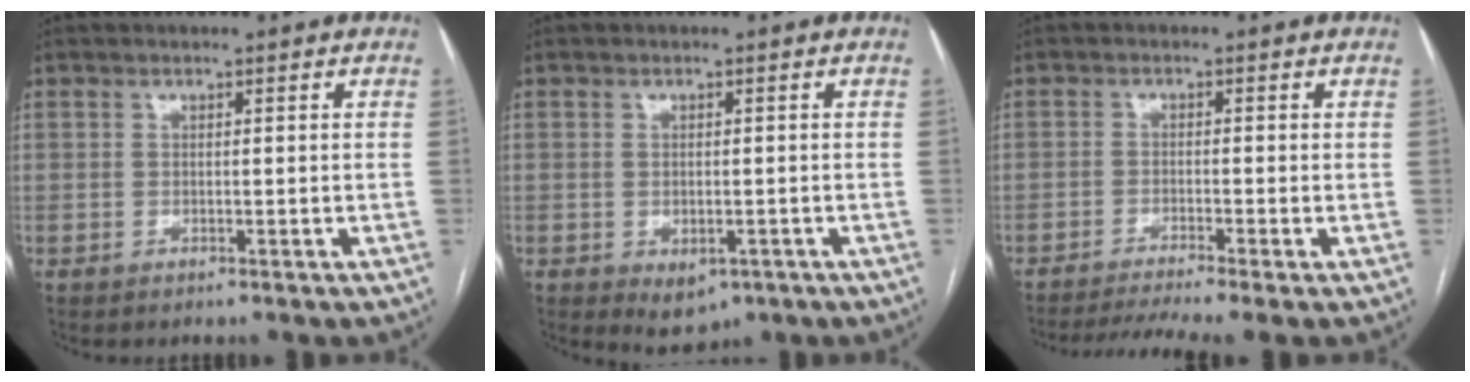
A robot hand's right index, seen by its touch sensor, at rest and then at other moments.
{"total": 3.9, "force": [-1.6, 2.4, 2.5], "torque": [-0.034, -0.003, -0.007]}
{"total": 6.6, "force": [-5.2, -1.0, 3.8], "torque": [-0.060, -0.011, -0.084]}